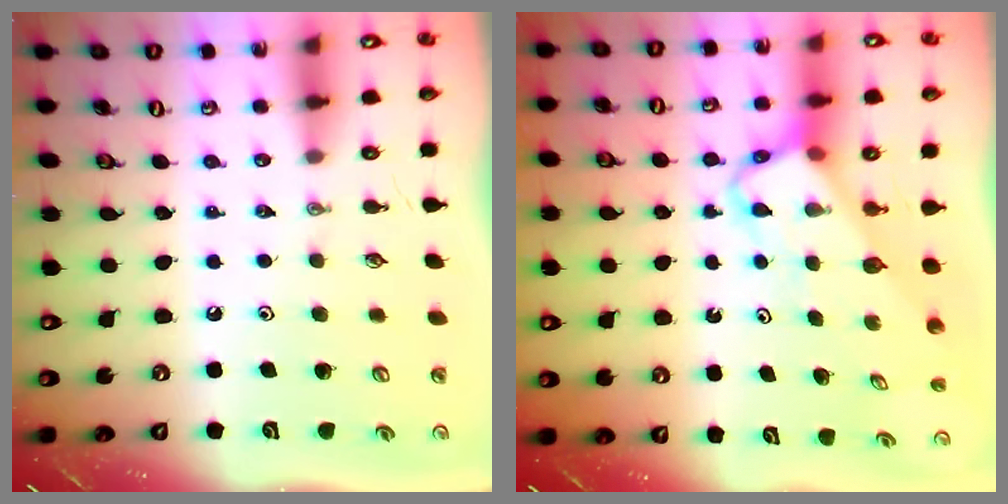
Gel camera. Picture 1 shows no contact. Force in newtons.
{"total": 3.9, "press": 3.9, "slide": 0.2}